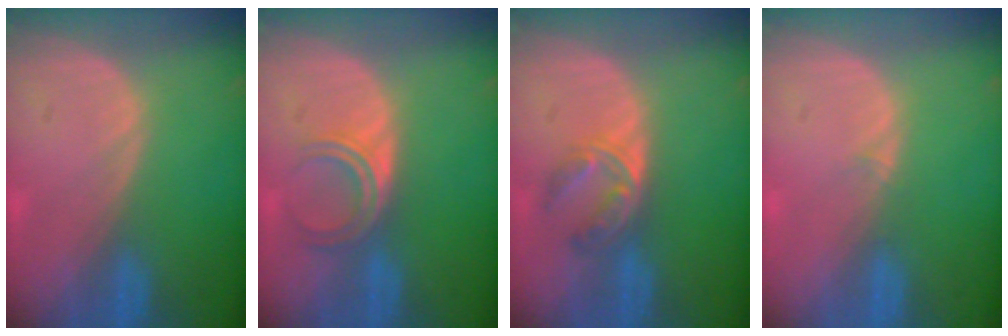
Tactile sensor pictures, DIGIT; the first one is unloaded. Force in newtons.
{"total": 4.9, "press": 4.0, "slide": 2.9}
{"total": 5.8, "press": 4.7, "slide": 3.5}
{"total": 0.9, "press": 0.5, "slide": 0.7}